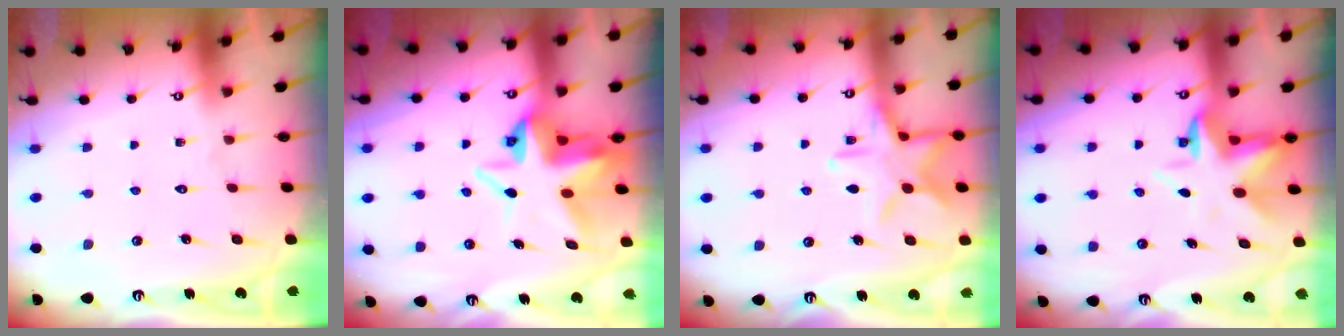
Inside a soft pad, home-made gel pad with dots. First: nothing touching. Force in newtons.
{"total": 8.1, "press": 7.8, "slide": 1.9}
{"total": 13.6, "press": 13.6, "slide": 0.9}
{"total": 5.6, "press": 5.4, "slide": 1.5}